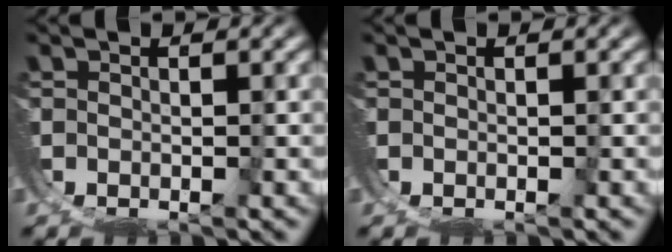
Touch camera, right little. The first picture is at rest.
{"total": 0.0}